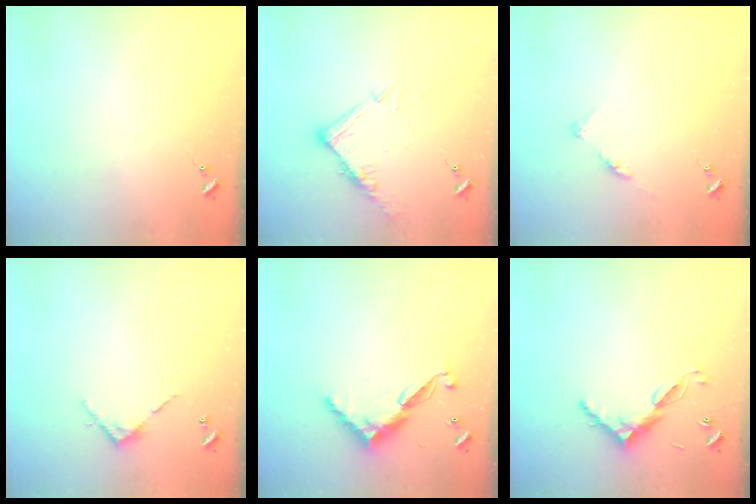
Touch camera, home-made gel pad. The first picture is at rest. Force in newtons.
{"total": 12.1, "press": 12.1, "slide": 1.2}
{"total": 5.8, "press": 5.8, "slide": 0.6}
{"total": 4.5, "press": 4.5, "slide": 0.4}
{"total": 11.6, "press": 11.6, "slide": 0.3}
{"total": 8.7, "press": 8.7, "slide": 0.5}